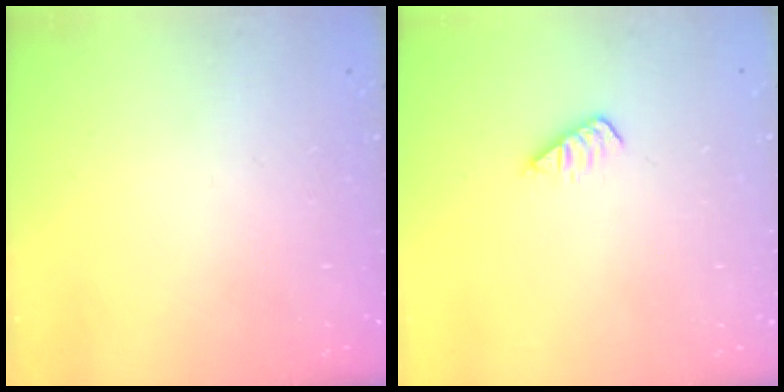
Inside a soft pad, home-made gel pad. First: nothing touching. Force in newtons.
{"total": 1.6, "press": 1.5, "slide": 0.3}